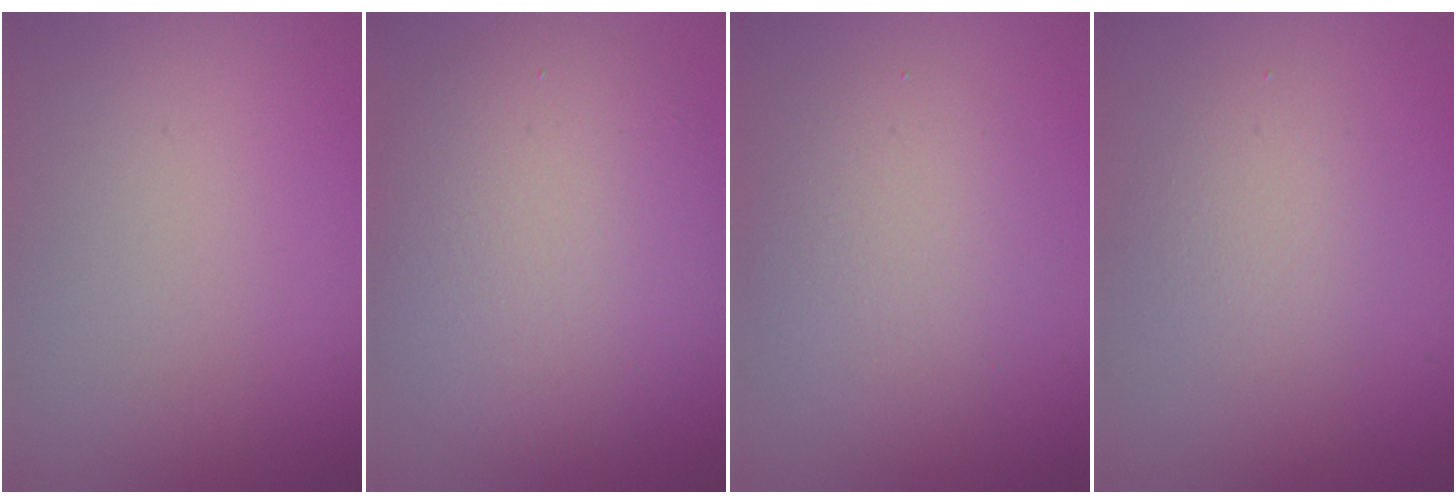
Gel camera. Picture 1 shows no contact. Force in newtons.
{"total": 7.7, "press": 7.7, "slide": 0.5}
{"total": 3.5, "press": 3.5, "slide": 0.2}
{"total": 2.5, "press": 2.5, "slide": 0.1}